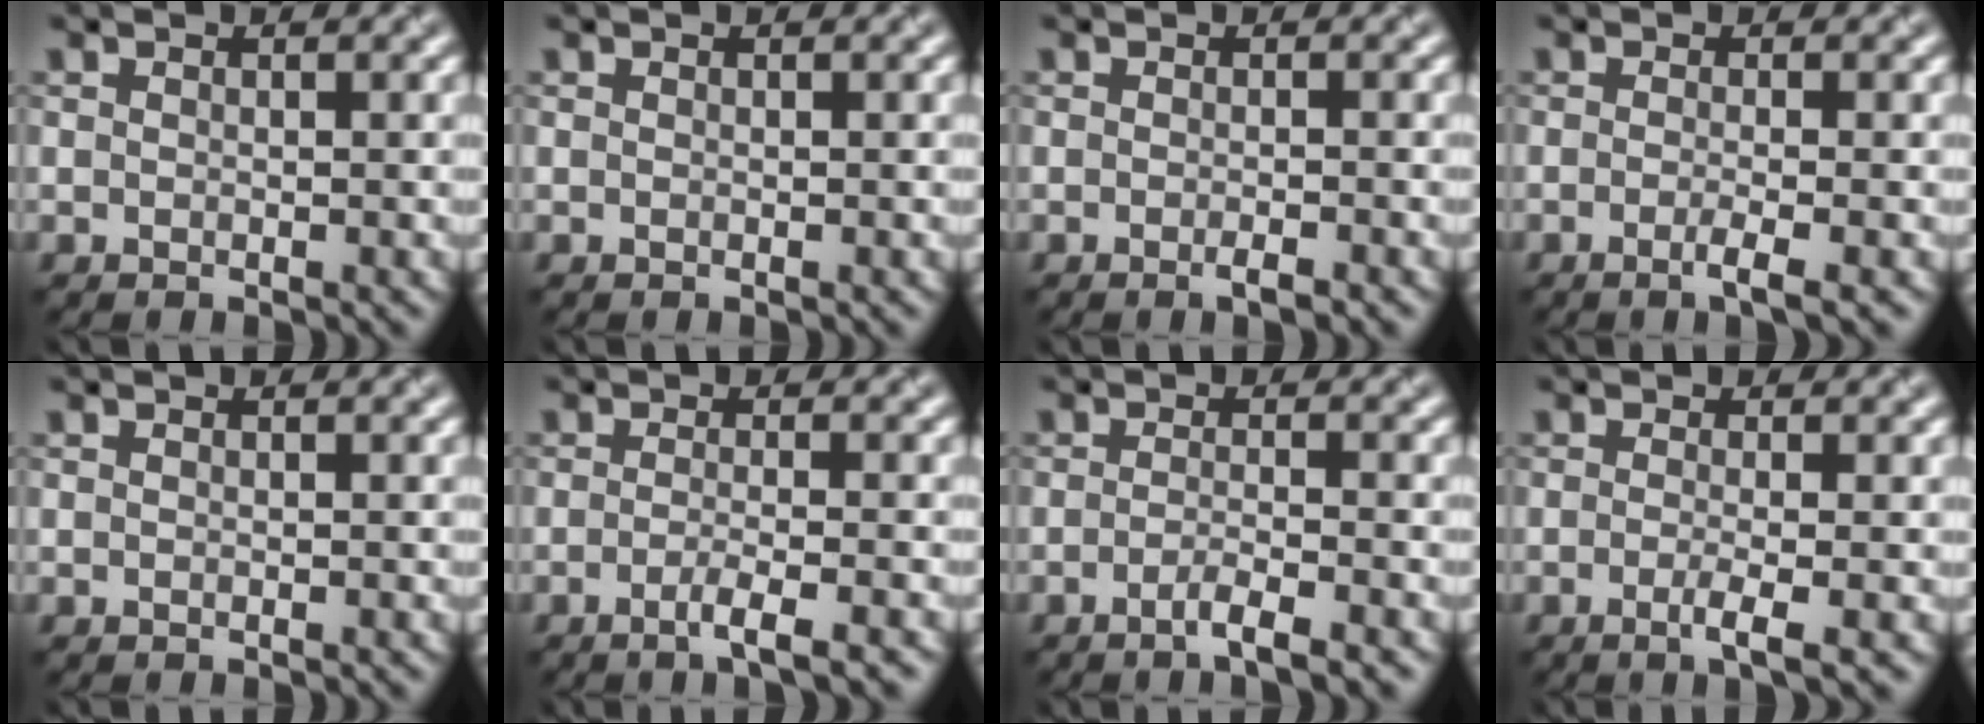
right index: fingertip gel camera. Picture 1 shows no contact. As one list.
[{"total": 0.0}, {"total": 1.1, "force": [-0.6, 0.3, 0.8], "torque": [-0.008, -0.001, -0.011]}, {"total": 2.2, "force": [-0.7, 0.7, 1.9], "torque": [-0.028, -0.001, -0.015]}, {"total": 0.0}, {"total": 2.6, "force": [-1.2, 0.7, 2.1], "torque": [-0.029, 0.002, -0.030]}, {"total": 2.5, "force": [-1.4, 0.6, 2.0], "torque": [-0.028, 0.005, -0.033]}, {"total": 2.5, "force": [-0.7, 0.7, 2.3], "torque": [-0.037, -0.004, -0.012]}]